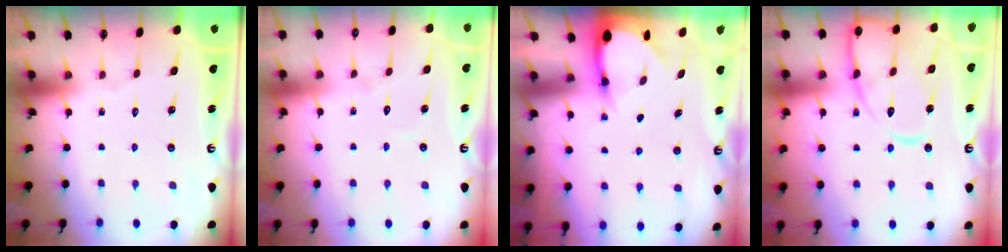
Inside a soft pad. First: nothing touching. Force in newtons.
{"total": 3.2, "press": 3.2, "slide": 0.2}
{"total": 3.1, "press": 3.1, "slide": 0.2}
{"total": 13.8, "press": 13.7, "slide": 1.4}